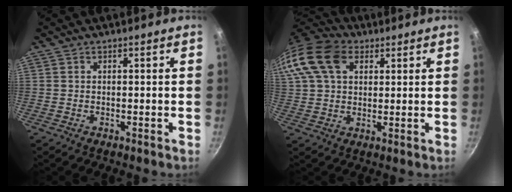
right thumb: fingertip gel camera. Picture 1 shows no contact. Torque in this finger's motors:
{"motor_torque": [-0.11, 0.95, 0.62, -0.55, 0.14]}